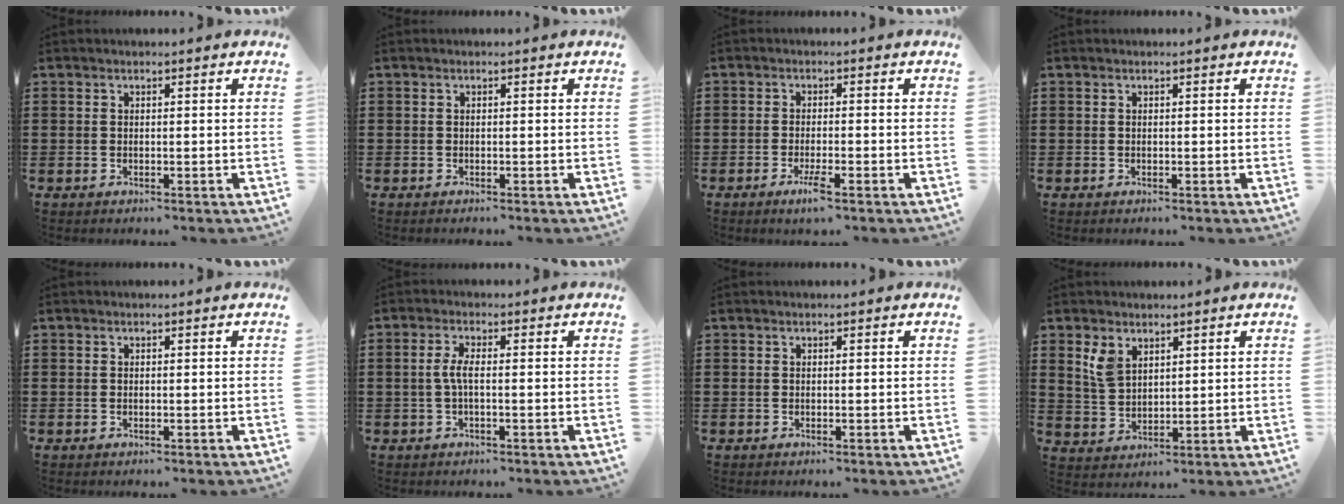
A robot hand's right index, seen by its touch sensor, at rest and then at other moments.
{"total": 0.0}
{"total": 2.8, "force": [-1.6, 0.2, 2.3], "torque": [-0.052, -0.010, -0.032]}
{"total": 0.0}
{"total": 0.0}
{"total": 3.1, "force": [-0.4, 0.7, 3.0], "torque": [-0.069, -0.003, -0.014]}
{"total": 0.0}
{"total": 4.4, "force": [2.7, 2.7, 2.2], "torque": [-0.054, 0.009, 0.051]}